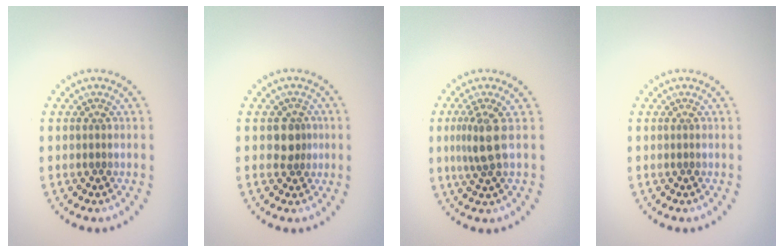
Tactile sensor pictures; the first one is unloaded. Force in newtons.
{"total": 1.9, "press": 1.6, "slide": 1.0}
{"total": 2.7, "press": 2.1, "slide": 1.7}
{"total": 0.0}